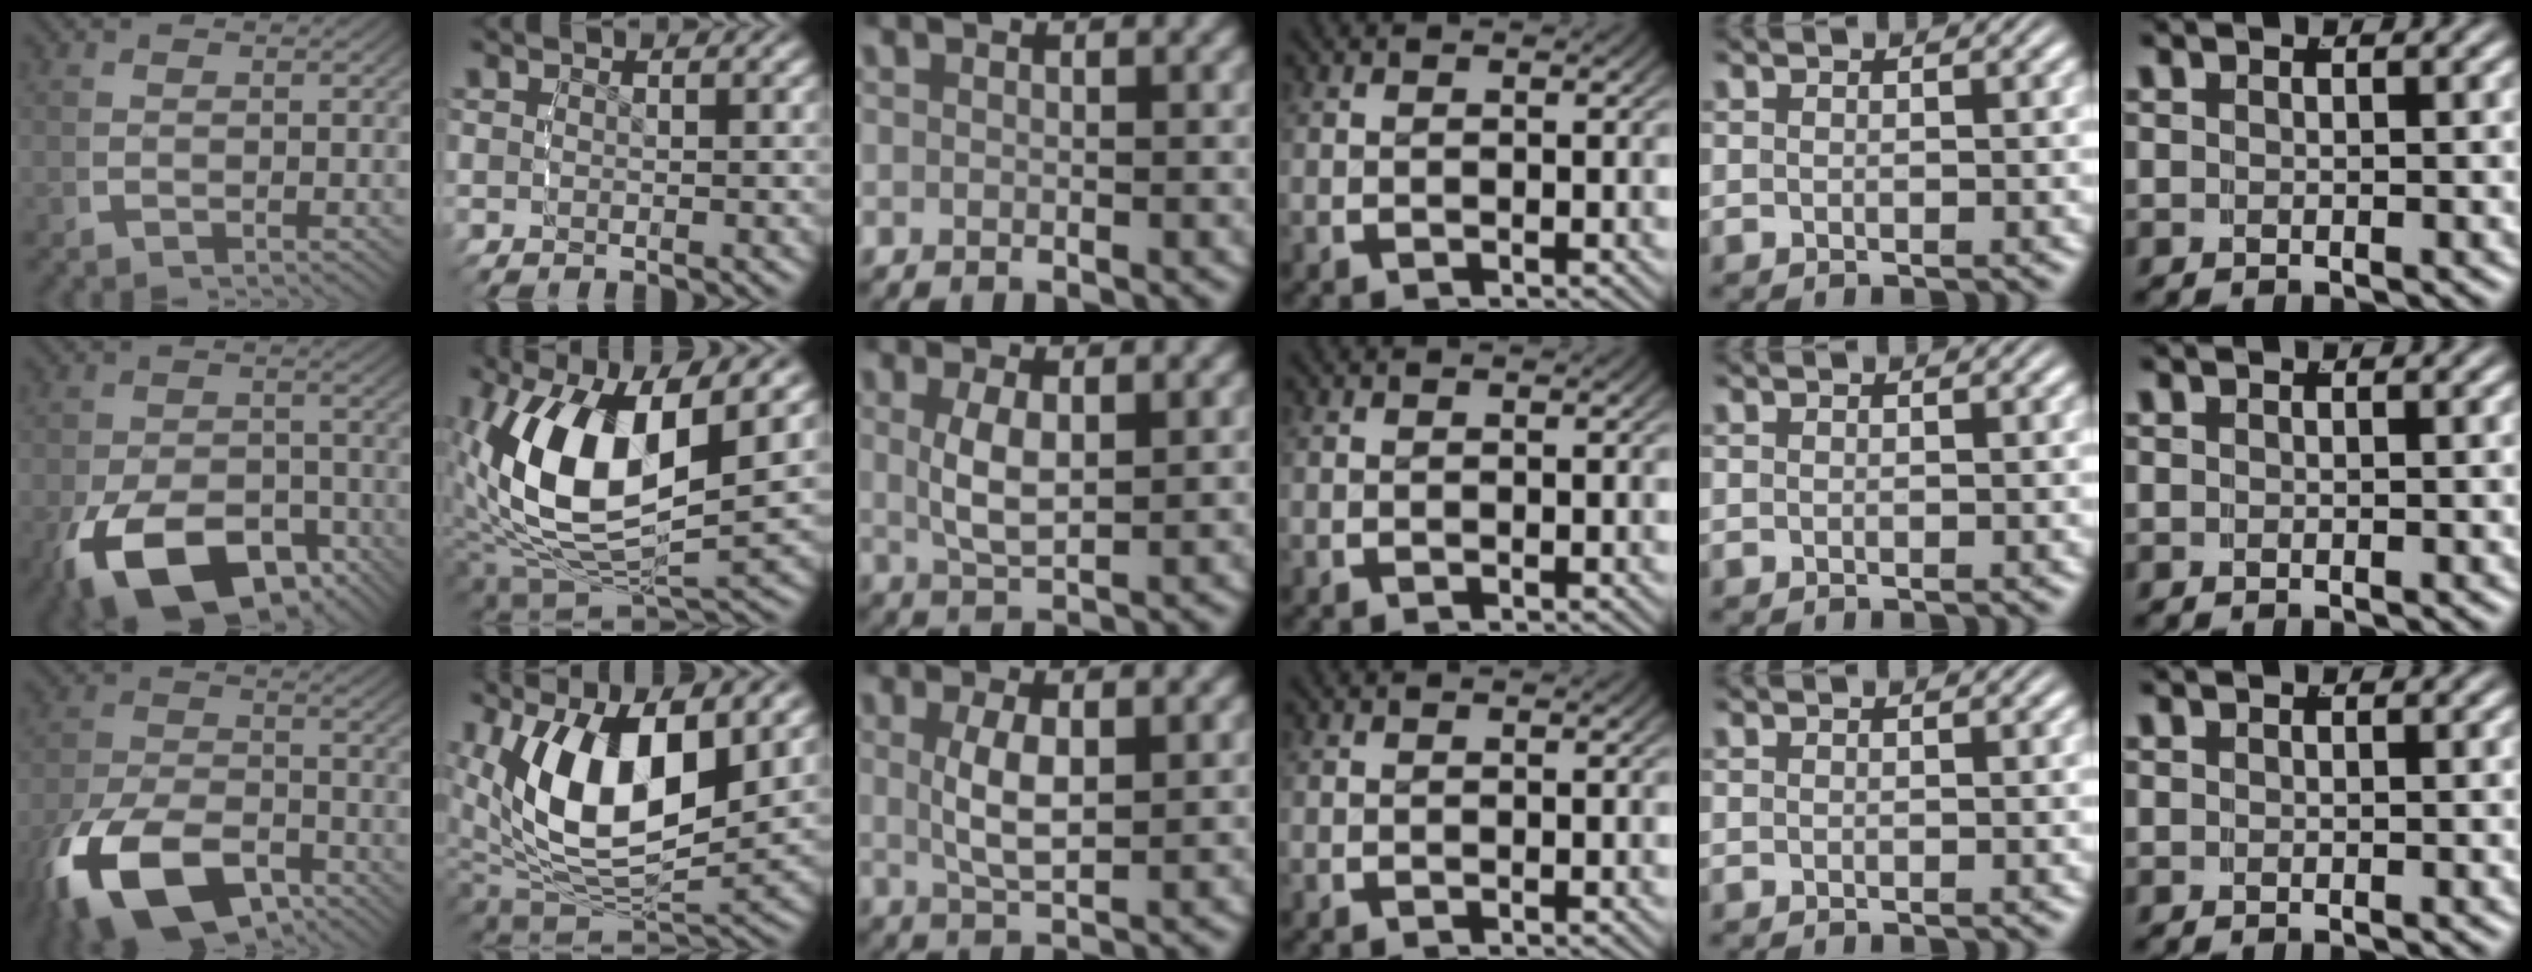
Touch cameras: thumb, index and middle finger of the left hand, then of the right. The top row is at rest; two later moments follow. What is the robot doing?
{"motion": "grasp_and_lifting", "object": "bowl"}